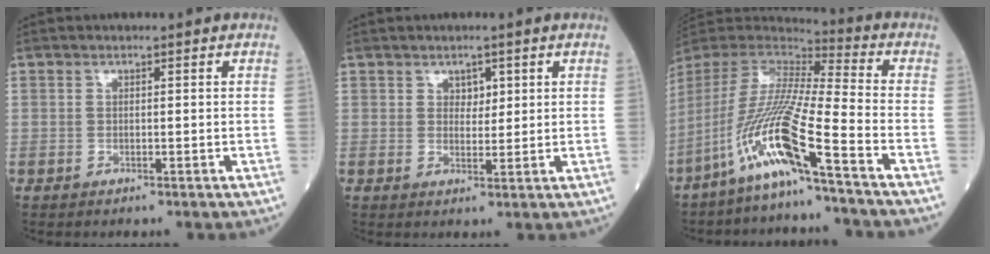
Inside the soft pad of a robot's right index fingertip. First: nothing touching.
{"total": 2.2, "force": [1.1, 1.4, 1.3], "torque": [-0.015, -0.003, 0.018]}
{"total": 16.0, "force": [-9.2, -1.3, 13.1], "torque": [-0.278, -0.022, -0.181]}